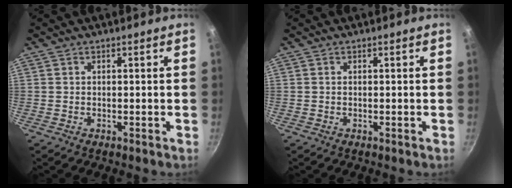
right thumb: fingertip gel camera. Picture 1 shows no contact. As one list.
[{"total": 0.0}]